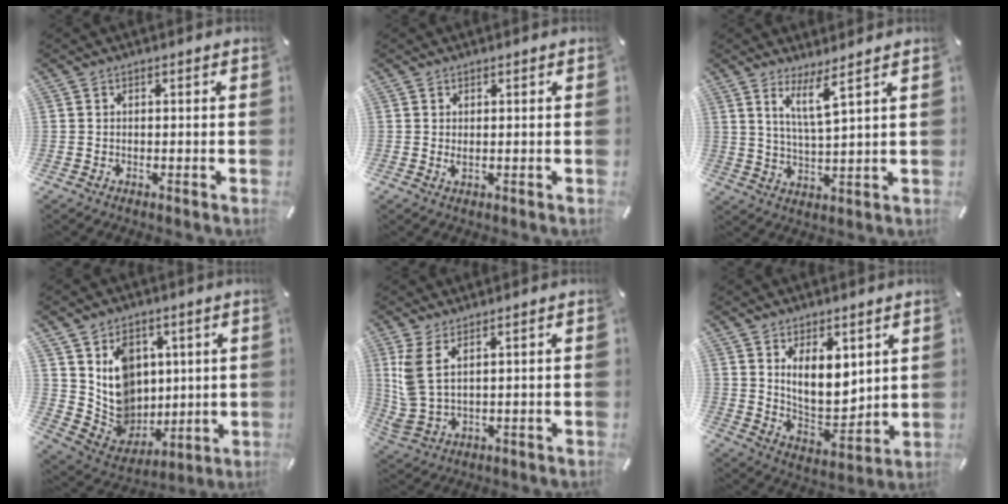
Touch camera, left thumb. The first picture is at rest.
{"total": 1.3, "force": [0.2, 0.4, 1.2], "torque": [-0.024, -0.001, 0.004]}
{"total": 7.2, "force": [4.7, 0.6, 5.3], "torque": [-0.110, -0.017, 0.080]}
{"total": 12.4, "force": [3.4, 11.2, 4.2], "torque": [-0.075, -0.026, 0.081]}
{"total": 6.6, "force": [3.3, 2.2, 5.3], "torque": [-0.130, -0.018, 0.060]}
{"total": 10.5, "force": [5.1, 6.3, 6.7], "torque": [-0.097, -0.040, 0.091]}